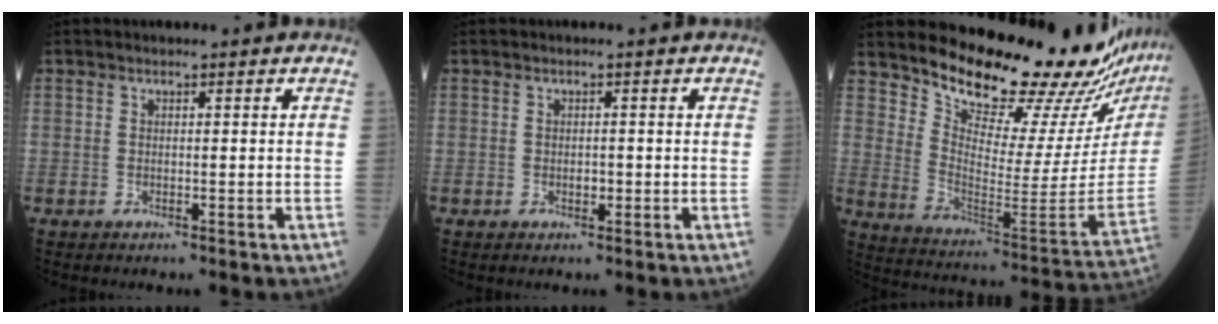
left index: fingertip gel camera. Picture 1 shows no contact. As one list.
[{"total": 1.1, "force": [-0.2, 0.7, 0.8], "torque": [-0.015, 0.001, -0.002]}, {"total": 22.7, "force": [21.0, 1.7, 8.3], "torque": [-0.148, -0.128, 0.290]}]